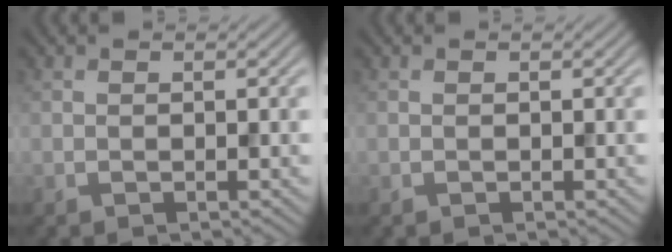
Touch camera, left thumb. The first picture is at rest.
{"total": 0.0}